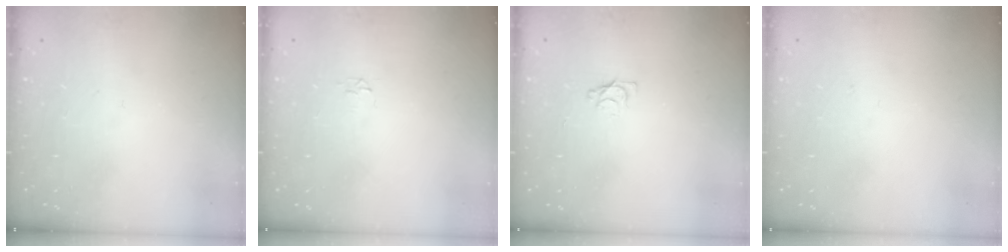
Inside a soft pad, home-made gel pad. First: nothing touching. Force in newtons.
{"total": 1.9, "press": 1.9, "slide": 0.3}
{"total": 3.5, "press": 3.5, "slide": 0.4}
{"total": 1.6, "press": 1.6, "slide": 0.0}